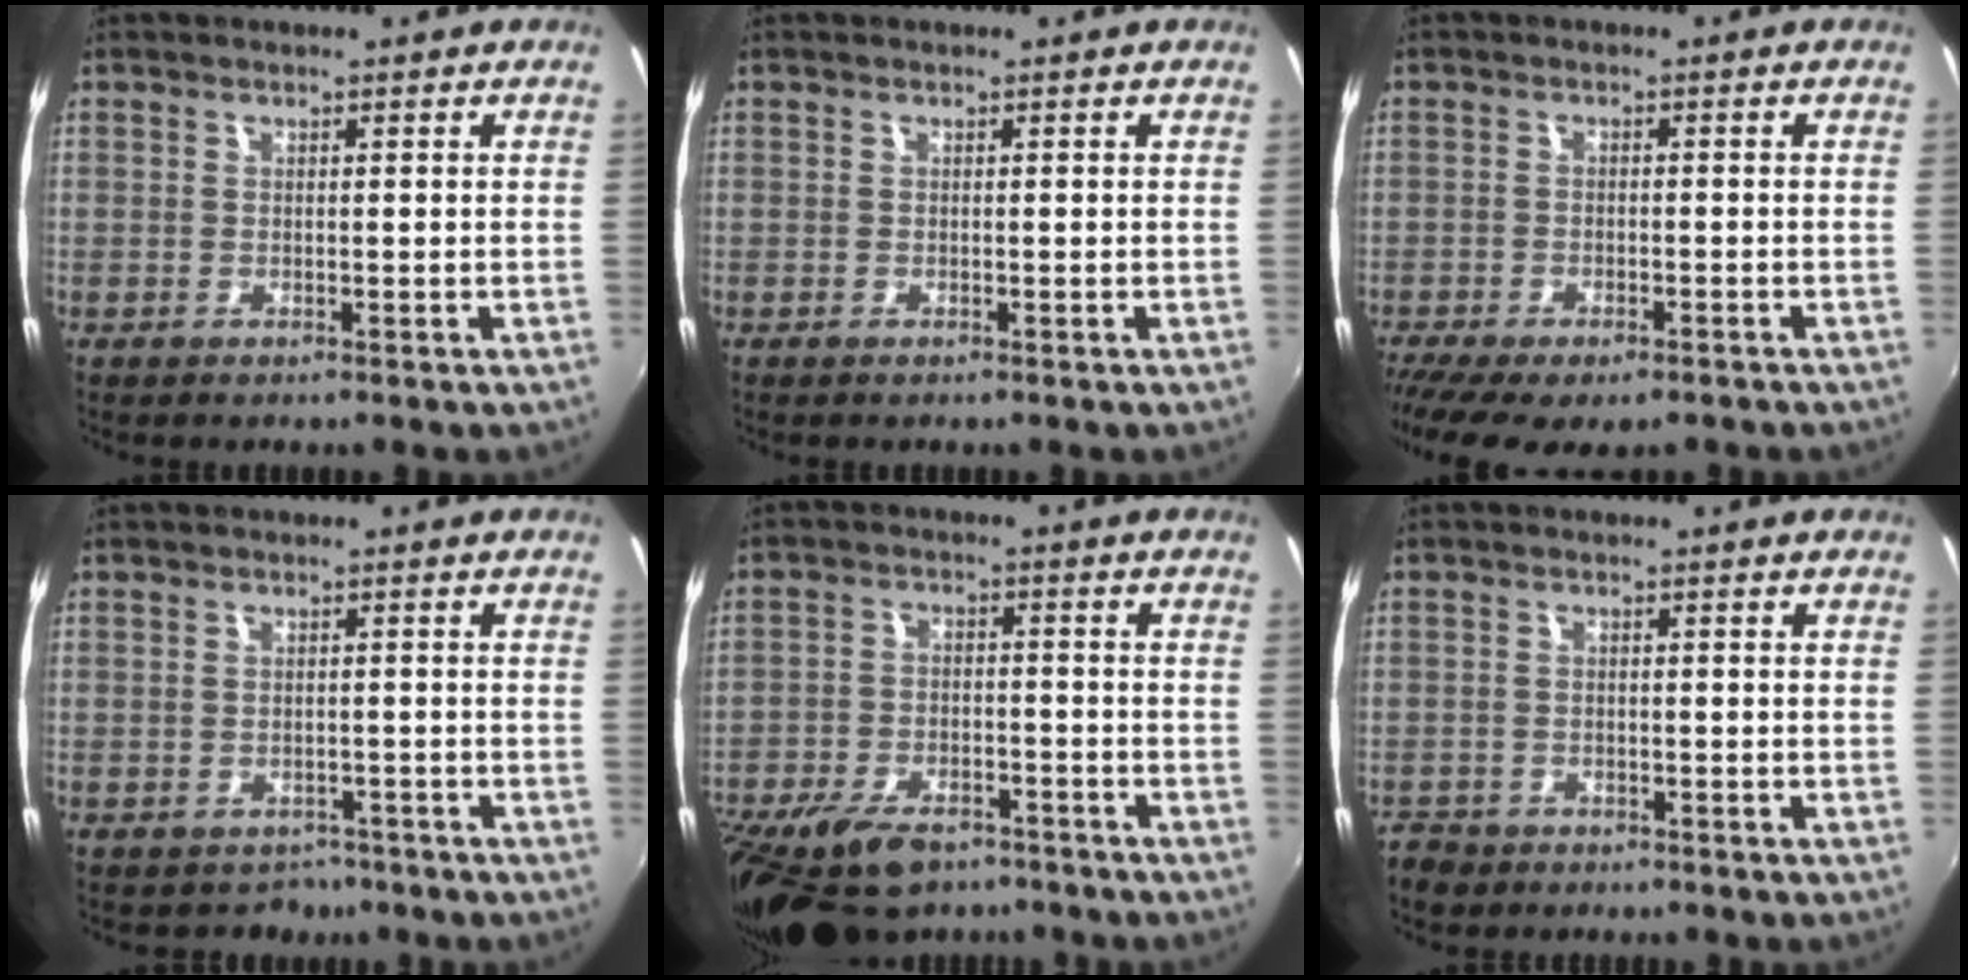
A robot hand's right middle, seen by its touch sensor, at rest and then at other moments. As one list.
[{"total": 0.0}, {"total": 10.8, "force": [-8.2, 3.5, 6.0], "torque": [-0.140, -0.047, -0.131]}, {"total": 3.3, "force": [-2.2, 2.4, -0.2], "torque": [-0.003, 0.005, -0.030]}, {"total": 16.3, "force": [-11.8, 7.8, 8.2], "torque": [-0.188, -0.028, -0.195]}, {"total": 4.1, "force": [-3.0, 2.6, 0.9], "torque": [-0.034, -0.006, -0.056]}]